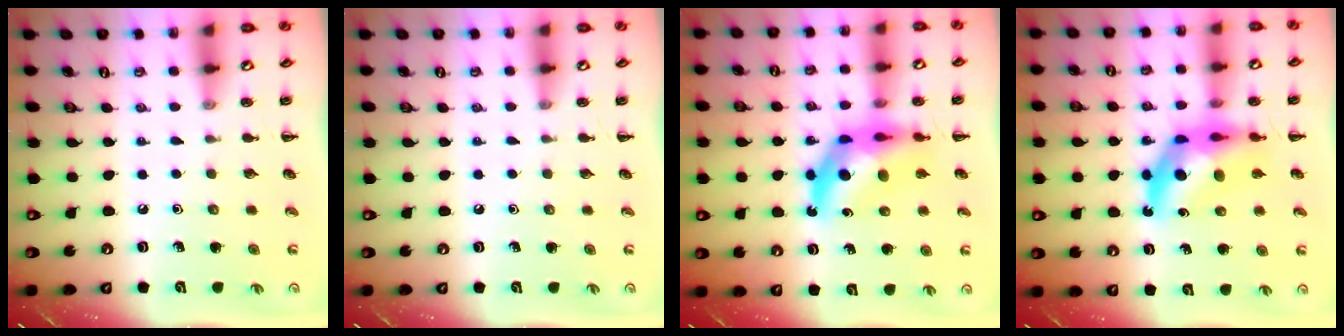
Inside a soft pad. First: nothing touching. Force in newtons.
{"total": 0.7, "press": 0.6, "slide": 0.4}
{"total": 11.9, "press": 11.3, "slide": 3.6}
{"total": 11.9, "press": 11.3, "slide": 3.6}